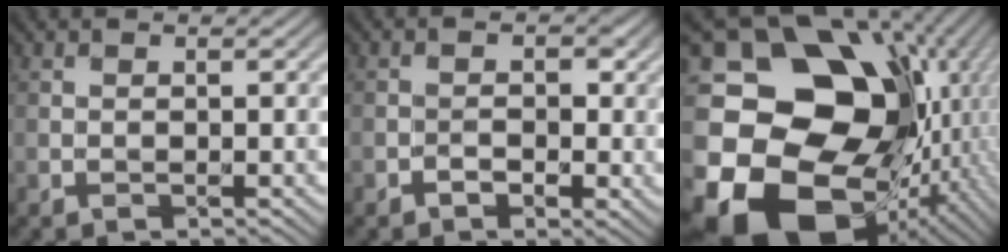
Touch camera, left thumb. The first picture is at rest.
{"total": 1.8, "force": [-0.5, 1.7, 0.5], "torque": [0.016, -0.005, -0.004]}
{"total": 21.4, "force": [-5.0, 16.9, 12.1], "torque": [-0.296, -0.030, -0.058]}